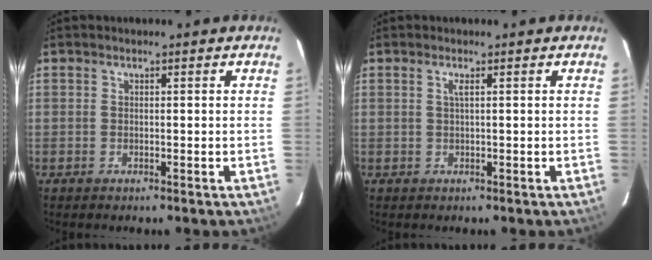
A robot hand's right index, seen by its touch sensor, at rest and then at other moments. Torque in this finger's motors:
{"motor_torque": [0.10, -0.04, 0.07, 0.02]}